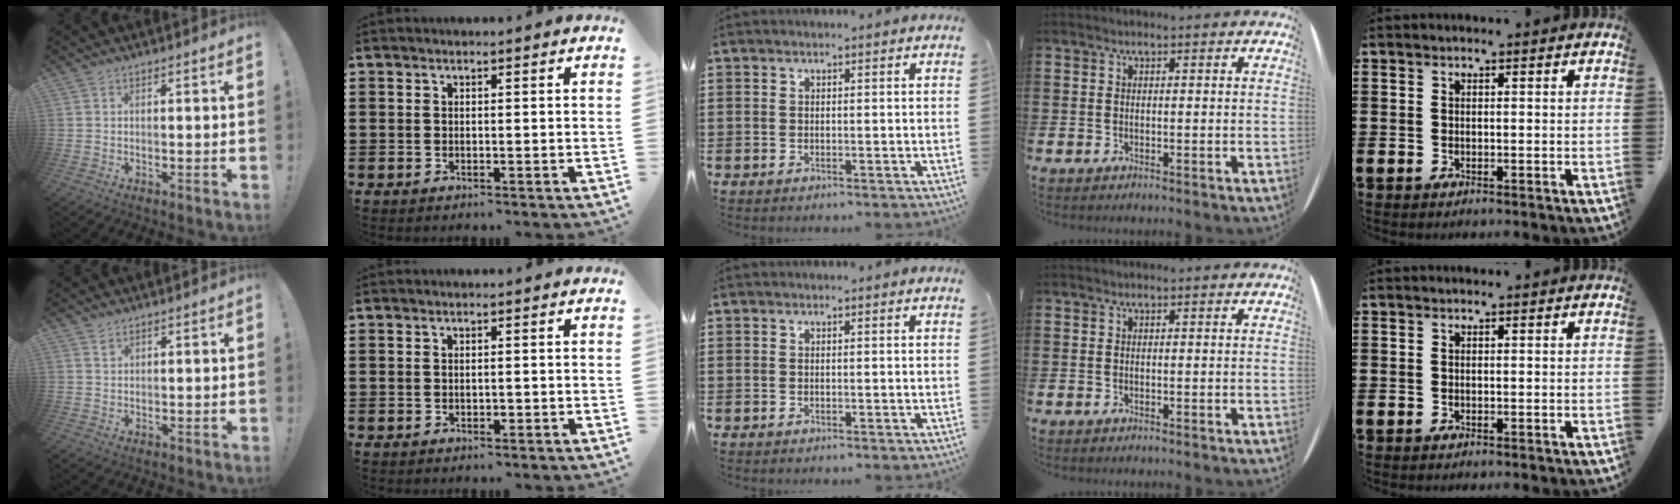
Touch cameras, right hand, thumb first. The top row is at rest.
{"thumb": {"total": 1.2, "force": [0.9, 0.7, 0.4], "torque": [0.005, -0.006, 0.014]}, "index": {"total": 0.7, "force": [-0.2, 0.3, 0.6], "torque": [-0.014, -0.004, -0.003]}}